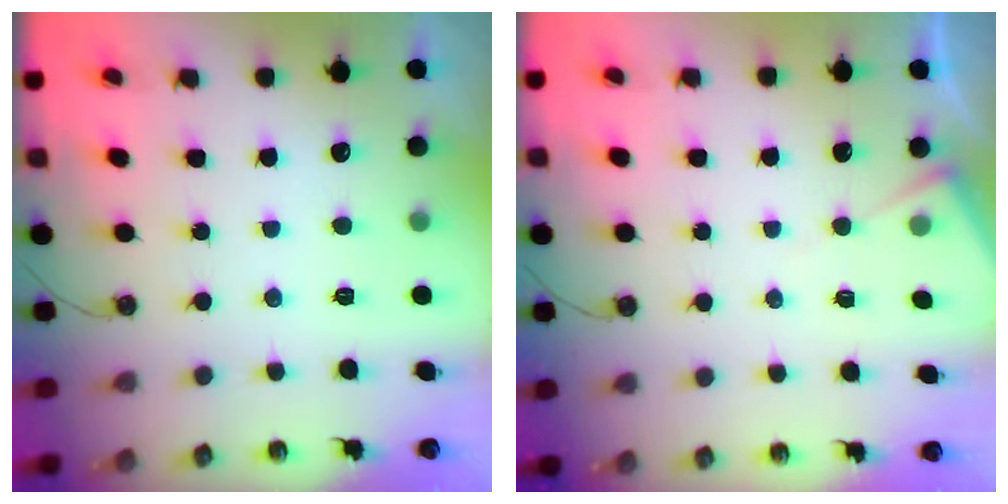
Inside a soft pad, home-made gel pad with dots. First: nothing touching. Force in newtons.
{"total": 5.3, "press": 5.2, "slide": 0.7}